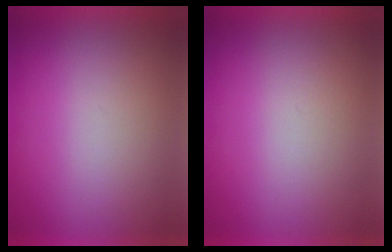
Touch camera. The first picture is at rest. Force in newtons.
{"total": 1.2}